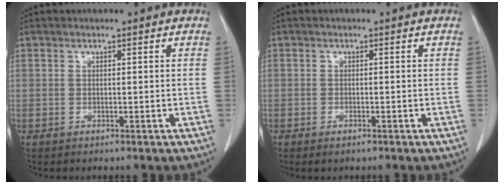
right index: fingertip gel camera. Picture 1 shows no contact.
{"total": 0.9, "force": [-0.6, 0.2, 0.6], "torque": [-0.012, -0.002, -0.007]}